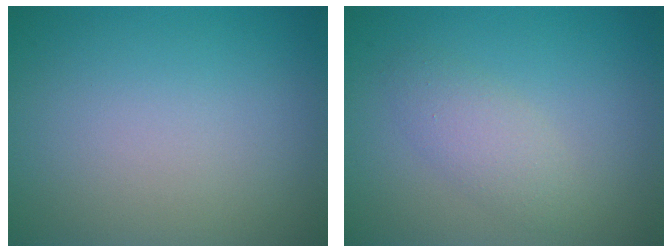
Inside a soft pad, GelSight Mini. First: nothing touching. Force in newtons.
{"total": 2.3, "press": 2.3, "slide": 0.2}